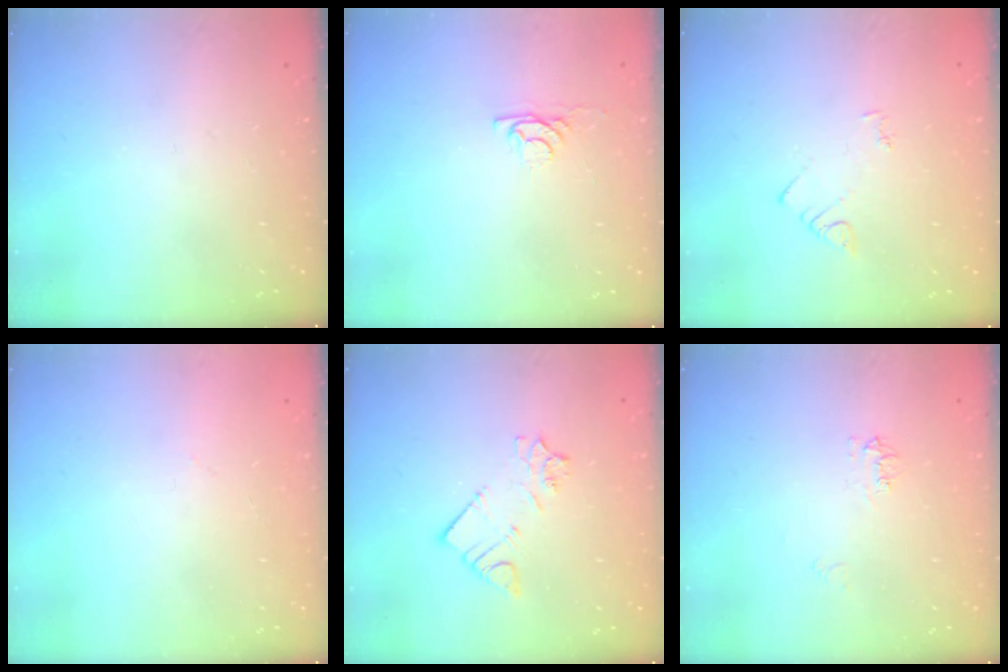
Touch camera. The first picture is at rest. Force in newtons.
{"total": 2.9, "press": 2.9, "slide": 0.4}
{"total": 2.9, "press": 2.9, "slide": 0.3}
{"total": 0.0}
{"total": 5.1, "press": 5.1, "slide": 0.3}
{"total": 5.2, "press": 5.2, "slide": 0.8}